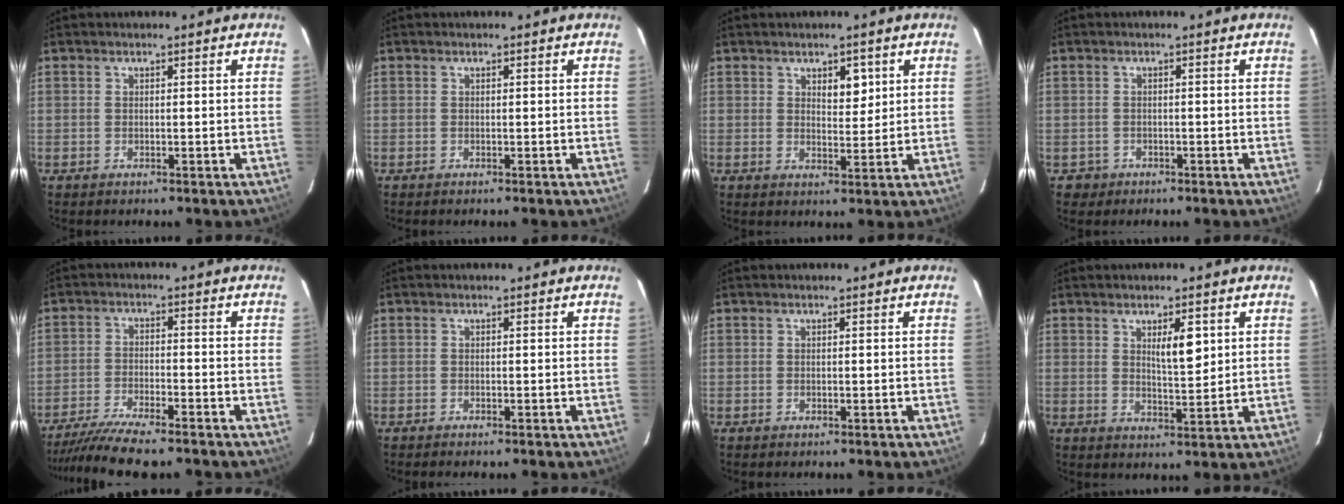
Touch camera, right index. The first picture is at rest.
{"total": 0.0}
{"total": 3.5, "force": [1.7, 1.7, 2.6], "torque": [-0.036, -0.001, 0.027]}
{"total": 1.7, "force": [-0.9, 1.4, -0.4], "torque": [0.000, 0.008, -0.015]}
{"total": 10.8, "force": [-9.4, 0.6, 5.1], "torque": [-0.083, -0.021, -0.153]}
{"total": 1.2, "force": [-1.0, 0.0, 0.7], "torque": [-0.008, -0.001, -0.014]}
{"total": 0.0}
{"total": 4.8, "force": [1.8, 1.2, 4.2], "torque": [-0.070, -0.004, 0.034]}